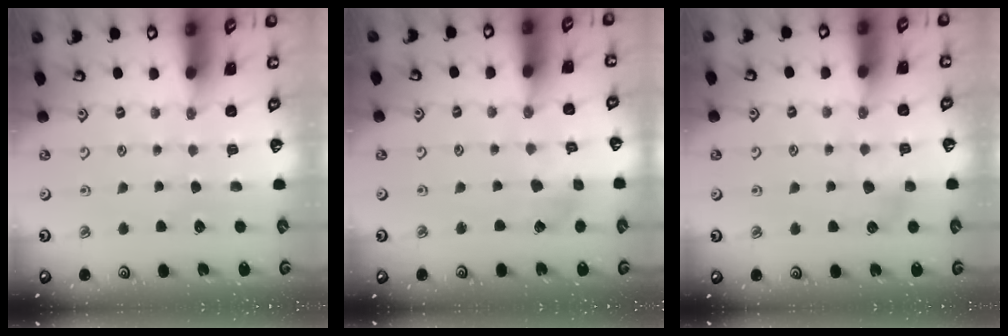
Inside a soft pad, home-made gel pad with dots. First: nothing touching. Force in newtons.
{"total": 2.5, "press": 2.5, "slide": 0.3}
{"total": 5.3, "press": 5.3, "slide": 0.6}